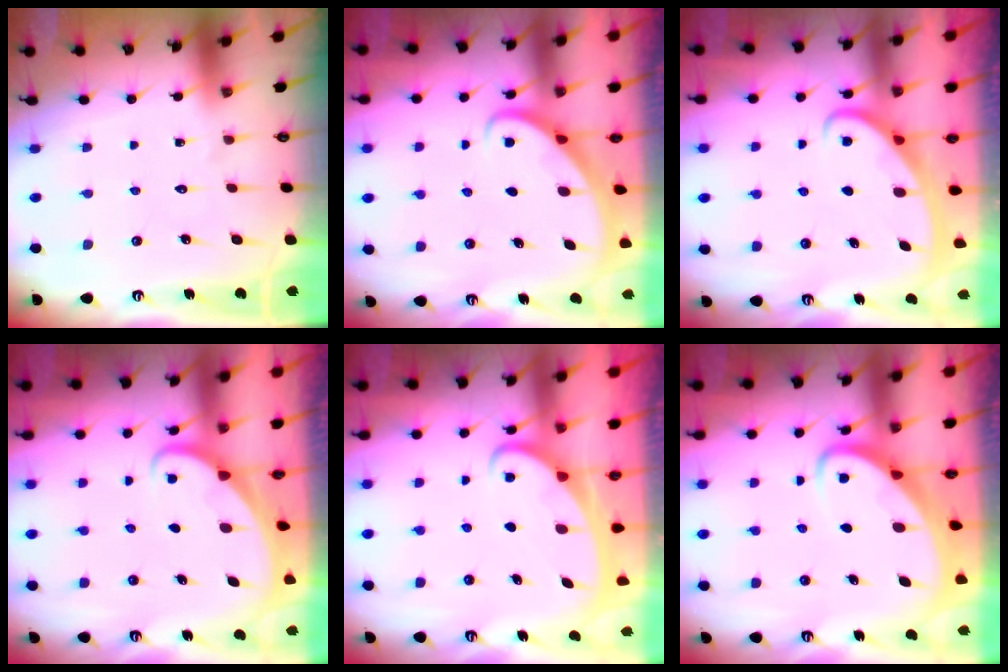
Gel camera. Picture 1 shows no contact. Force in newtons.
{"total": 2.7, "press": 2.7, "slide": 0.2}
{"total": 2.8, "press": 2.8, "slide": 0.4}
{"total": 1.6, "press": 1.6, "slide": 0.1}
{"total": 2.3, "press": 2.3, "slide": 0.3}
{"total": 3.6, "press": 3.5, "slide": 0.4}